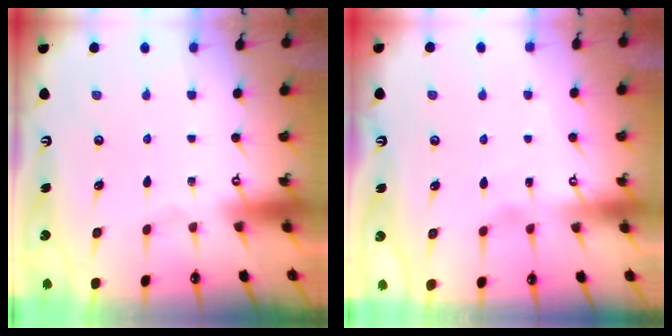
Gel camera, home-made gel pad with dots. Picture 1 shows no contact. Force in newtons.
{"total": 1.8, "press": 1.8, "slide": 0.3}